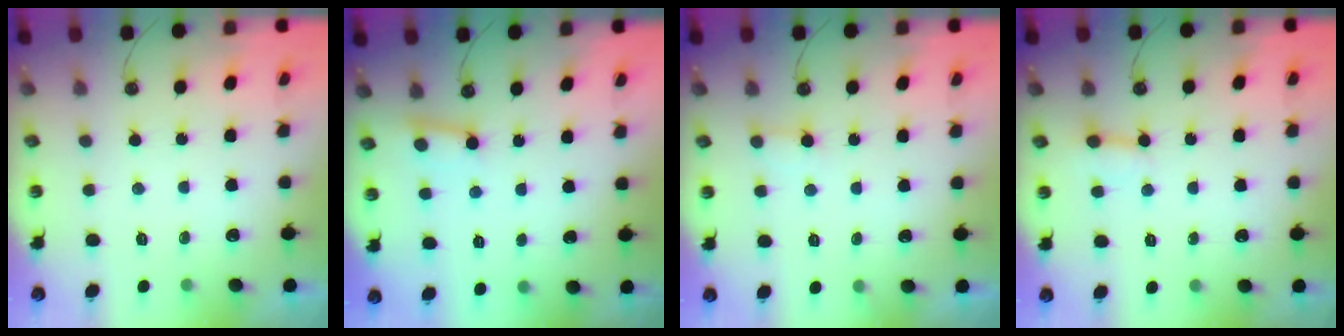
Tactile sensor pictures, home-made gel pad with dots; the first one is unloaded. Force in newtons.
{"total": 3.3, "press": 3.3, "slide": 0.4}
{"total": 5.5, "press": 5.5, "slide": 0.5}
{"total": 2.7, "press": 2.7, "slide": 0.2}